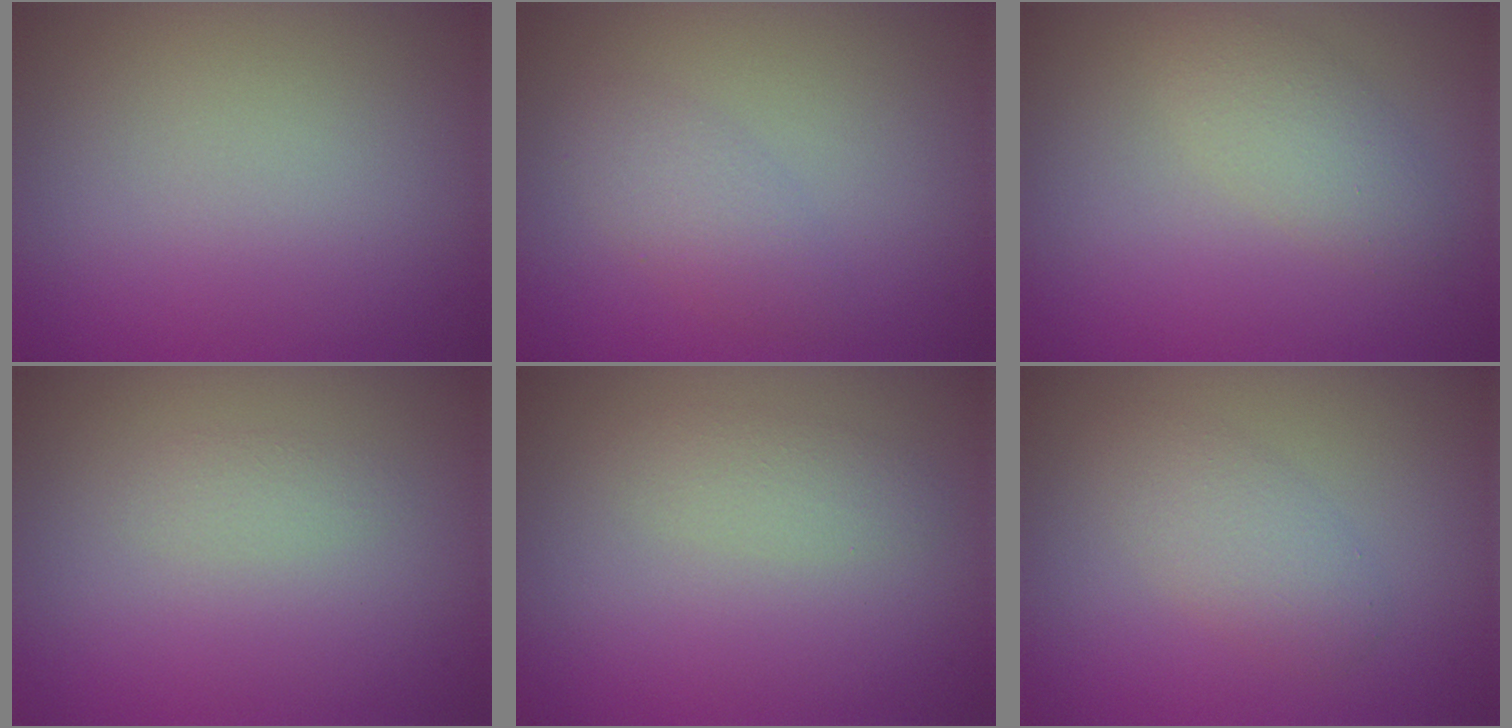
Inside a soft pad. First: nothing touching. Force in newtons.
{"total": 2.2, "press": 2.2, "slide": 0.1}
{"total": 2.6, "press": 2.6, "slide": 0.2}
{"total": 1.0, "press": 1.0, "slide": 0.1}
{"total": 1.7, "press": 1.7, "slide": 0.0}
{"total": 2.6, "press": 2.6, "slide": 0.2}